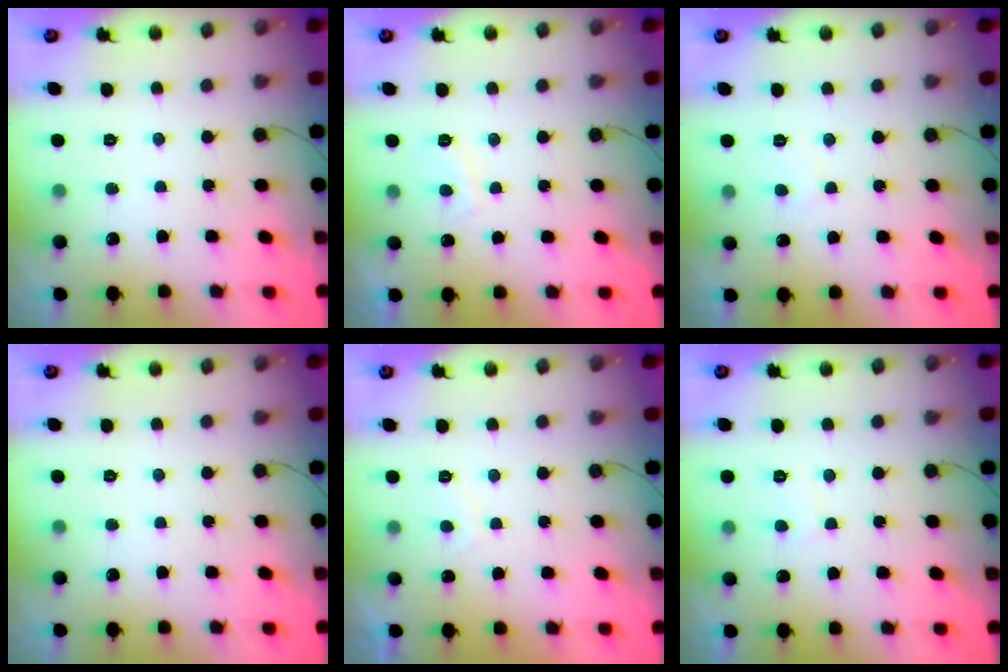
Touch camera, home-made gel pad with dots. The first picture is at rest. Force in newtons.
{"total": 2.8, "press": 2.7, "slide": 0.6}
{"total": 2.6, "press": 2.6, "slide": 0.2}
{"total": 0.0}
{"total": 0.9, "press": 0.7, "slide": 0.6}
{"total": 2.7, "press": 2.7, "slide": 0.3}